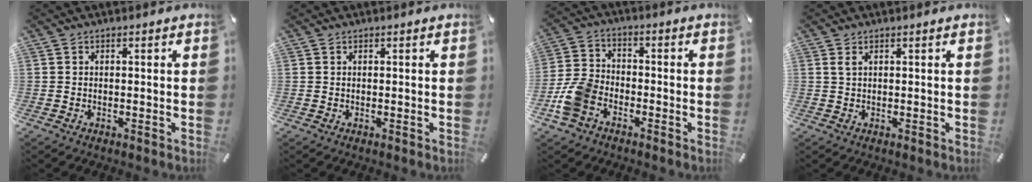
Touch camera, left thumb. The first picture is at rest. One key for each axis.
{"total": 0.0}
{"total": 9.0, "fx": -4.4, "fy": 6.2, "fz": 4.7, "tx": -0.110, "ty": 0.022, "tz": -0.085}
{"total": 1.1, "fx": 0.6, "fy": 0.4, "fz": 0.9, "tx": -0.018, "ty": 0.001, "tz": 0.010}